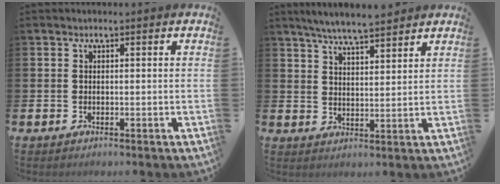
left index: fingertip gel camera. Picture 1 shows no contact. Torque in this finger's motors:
{"motor_torque": [0.22, -0.32, 0.66, 0.21]}